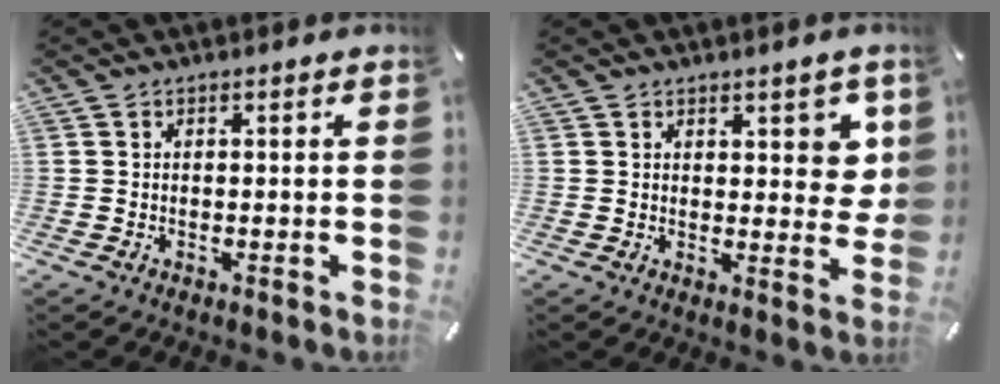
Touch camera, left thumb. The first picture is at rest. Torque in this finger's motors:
{"motor_torque": [0.23, -0.05, 0.06, -0.05, 0.01]}